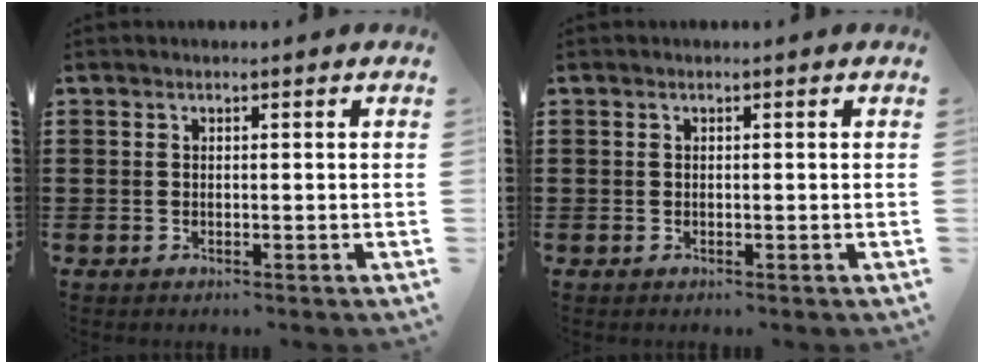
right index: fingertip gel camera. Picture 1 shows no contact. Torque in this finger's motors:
{"motor_torque": [2.14, 0.00, 0.91, -0.01]}